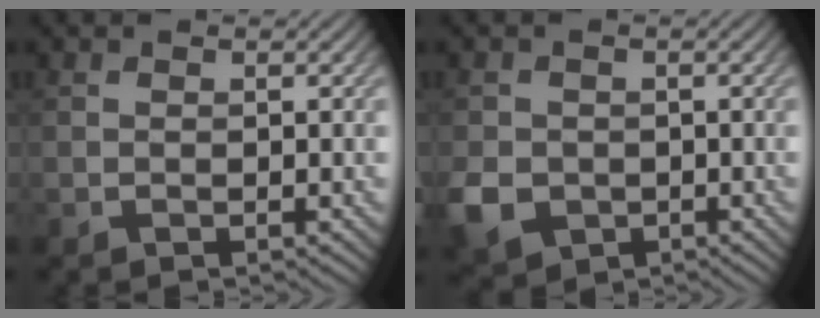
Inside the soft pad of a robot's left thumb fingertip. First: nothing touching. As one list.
[{"total": 5.4, "force": [-1.6, 4.5, 2.5], "torque": [-0.073, -0.019, -0.037]}]